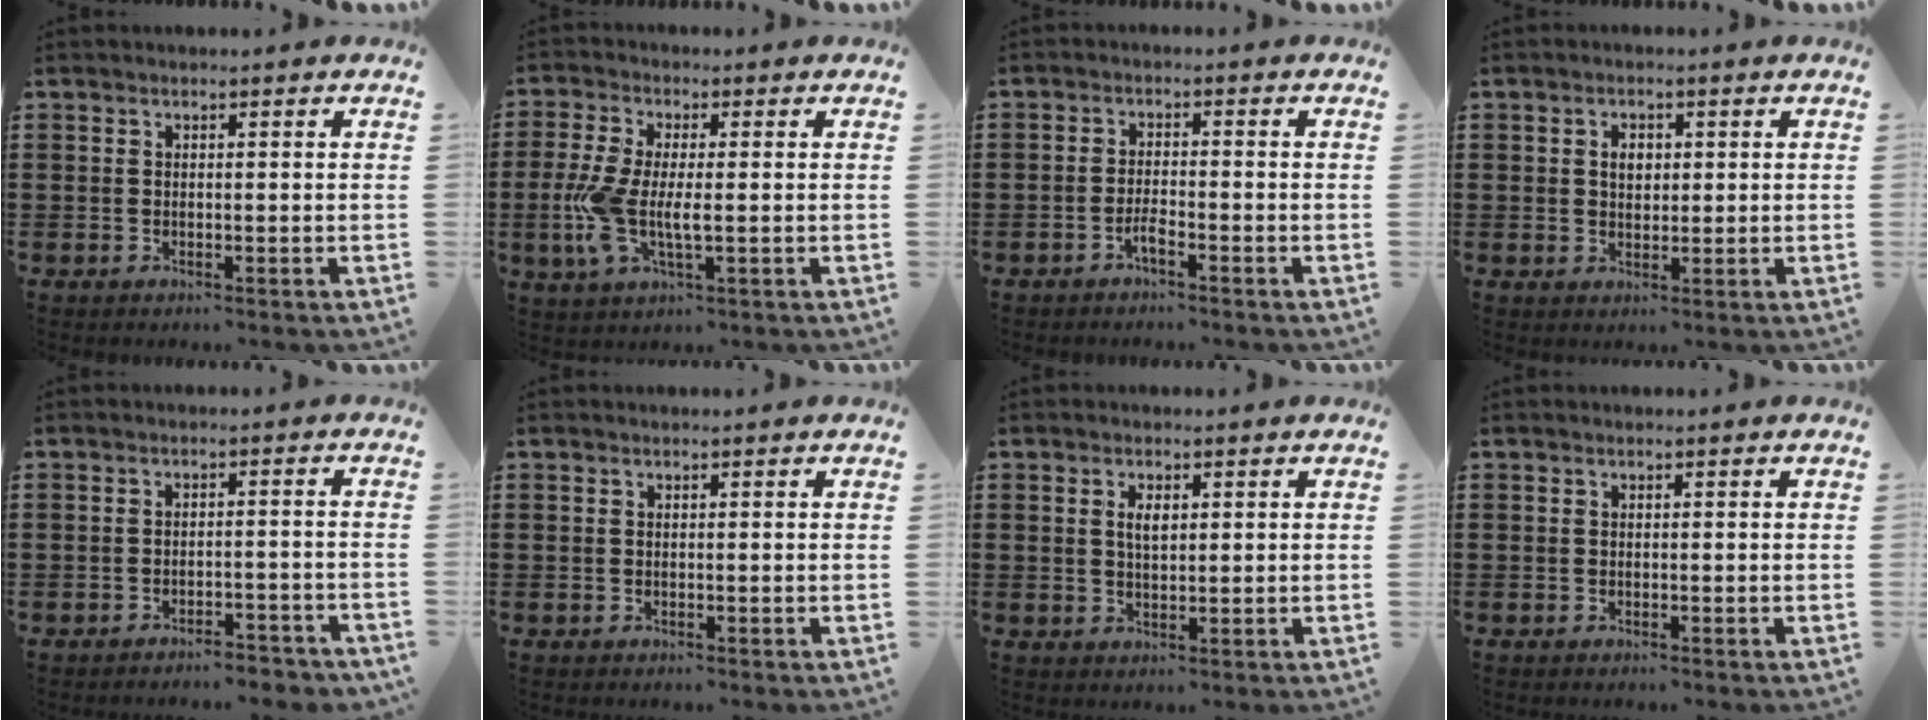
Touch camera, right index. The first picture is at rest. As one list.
[{"total": 7.2, "force": [-1.1, 2.9, 6.5], "torque": [-0.163, -0.013, -0.028]}, {"total": 2.1, "force": [-1.5, 0.3, 1.5], "torque": [-0.035, -0.002, -0.029]}, {"total": 2.4, "force": [0.4, 1.6, 1.7], "torque": [-0.038, 0.010, 0.007]}, {"total": 3.0, "force": [-2.9, 0.0, 0.5], "torque": [-0.013, -0.001, -0.061]}, {"total": 0.0}, {"total": 2.4, "force": [0.6, 1.0, 2.1], "torque": [-0.044, 0.006, 0.008]}, {"total": 0.0}]